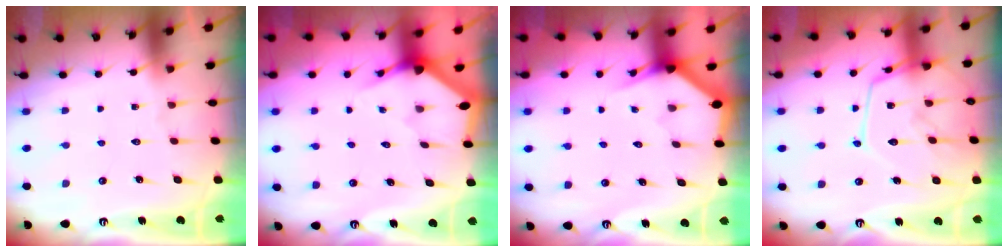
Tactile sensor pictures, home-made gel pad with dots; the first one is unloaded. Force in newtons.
{"total": 2.8, "press": 2.8, "slide": 0.2}
{"total": 3.0, "press": 3.0, "slide": 0.1}
{"total": 16.5, "press": 16.5, "slide": 1.2}